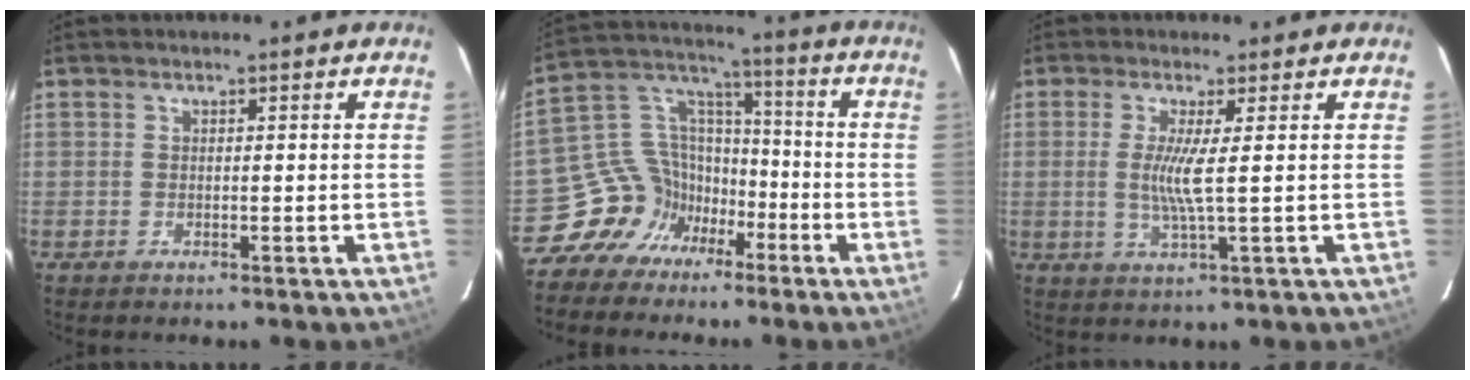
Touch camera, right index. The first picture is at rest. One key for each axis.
{"total": 10.8, "fx": -6.8, "fy": 8.2, "fz": 1.8, "tx": -0.041, "ty": 0.055, "tz": -0.124}
{"total": 4.8, "fx": 0.4, "fy": -0.7, "fz": 4.8, "tx": -0.096, "ty": -0.008, "tz": 0.004}